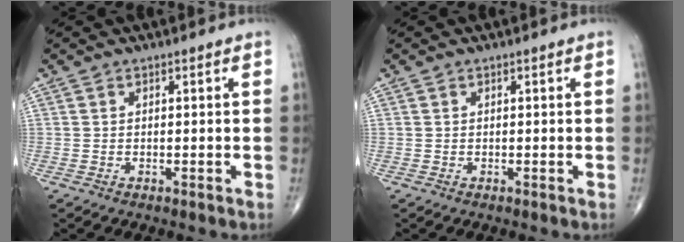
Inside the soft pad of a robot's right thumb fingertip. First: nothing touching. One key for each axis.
{"total": 0.0}